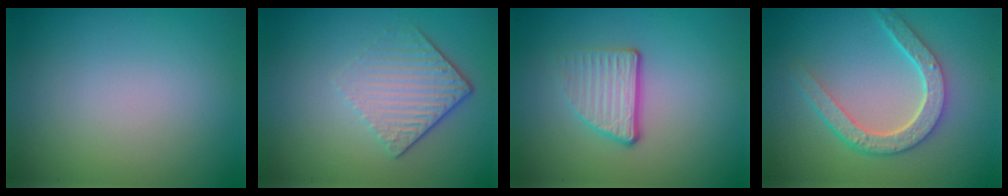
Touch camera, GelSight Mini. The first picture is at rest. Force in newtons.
{"total": 4.3, "press": 2.8, "slide": 3.3}
{"total": 3.5, "press": 2.3, "slide": 2.6}
{"total": 4.5, "press": 3.5, "slide": 2.8}